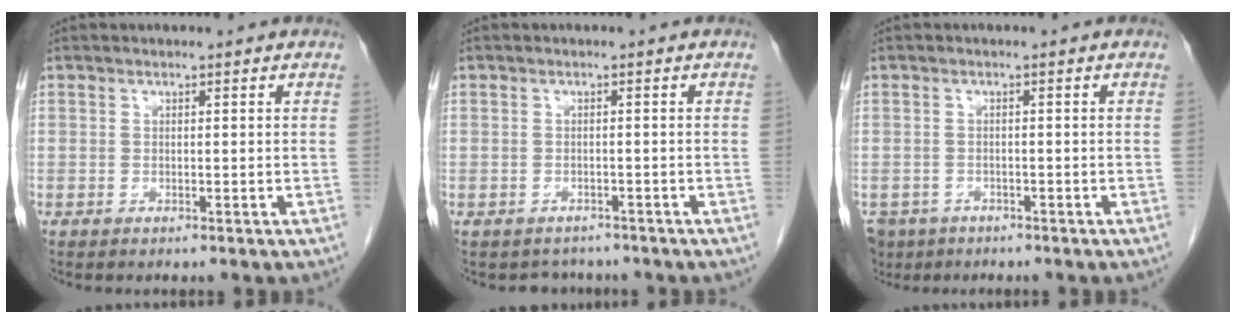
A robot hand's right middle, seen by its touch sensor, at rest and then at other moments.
{"total": 2.8, "force": [-2.4, 1.4, -0.1], "torque": [-0.003, 0.003, -0.034]}
{"total": 5.0, "force": [-3.6, 3.3, 0.8], "torque": [-0.018, -0.002, -0.062]}